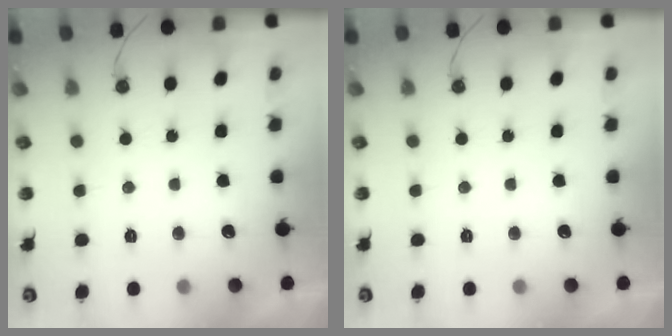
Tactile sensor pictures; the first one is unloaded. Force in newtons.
{"total": 0.0}